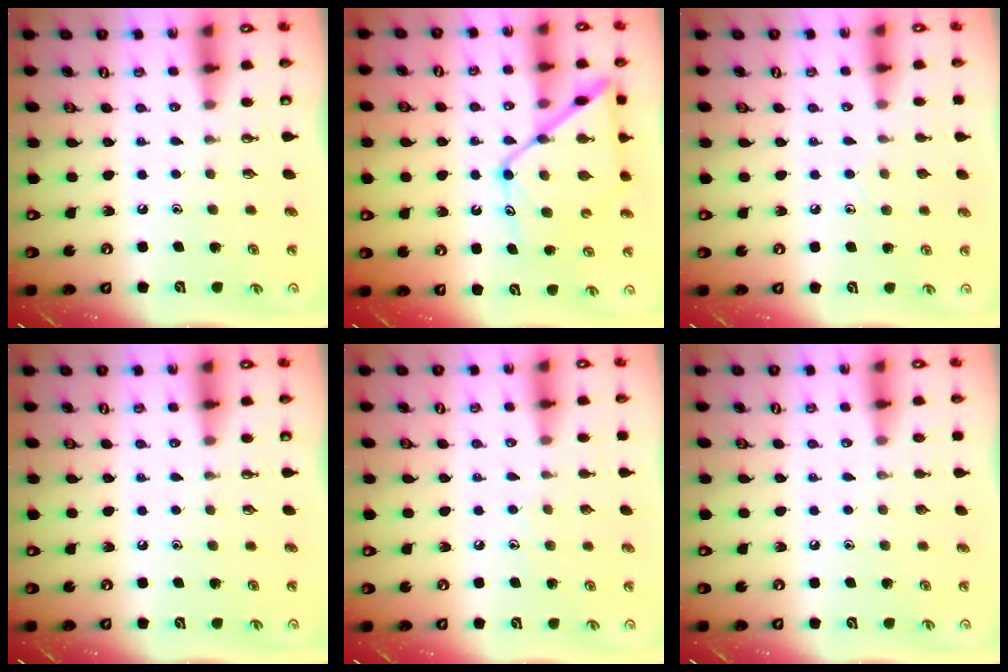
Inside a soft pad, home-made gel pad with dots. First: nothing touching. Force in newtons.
{"total": 14.9, "press": 14.8, "slide": 1.2}
{"total": 5.3, "press": 5.2, "slide": 0.5}
{"total": 0.0}
{"total": 4.5, "press": 4.5, "slide": 0.5}
{"total": 0.0}